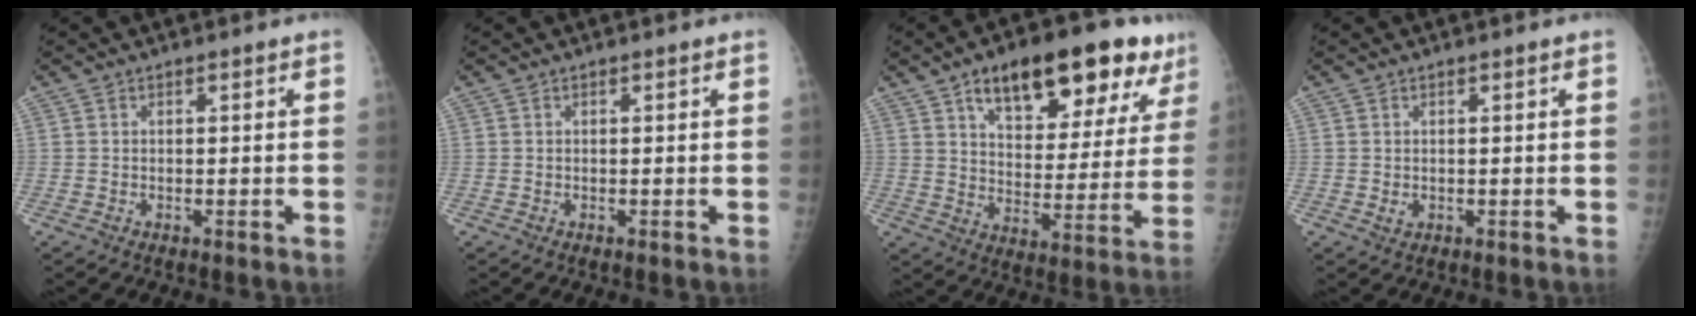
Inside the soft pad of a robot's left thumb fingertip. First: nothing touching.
{"total": 0.0}
{"total": 22.8, "force": [13.4, 9.7, 15.7], "torque": [-0.180, -0.022, 0.198]}
{"total": 1.1, "force": [0.0, 0.9, 0.6], "torque": [-0.008, -0.001, 0.004]}